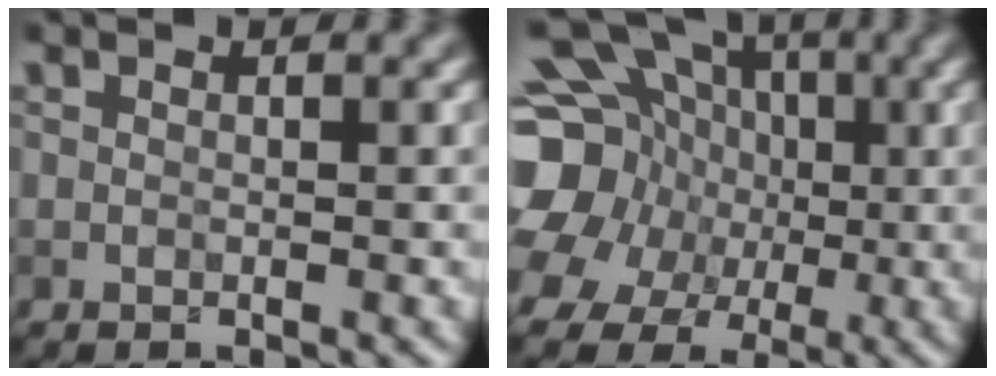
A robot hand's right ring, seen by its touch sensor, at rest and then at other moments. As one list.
[{"total": 17.8, "force": [-0.2, 15.9, 8.0], "torque": [-0.184, 0.017, -0.028]}]